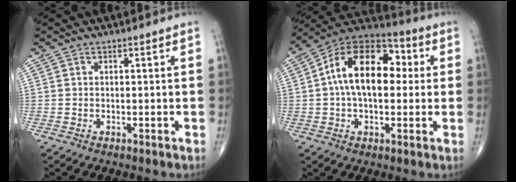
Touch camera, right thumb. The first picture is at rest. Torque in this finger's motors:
{"motor_torque": [-0.32, 0.98, 0.61, -0.14, 0.26]}